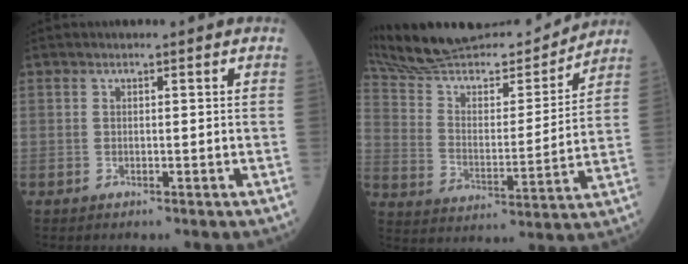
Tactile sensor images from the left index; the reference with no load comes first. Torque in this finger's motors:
{"motor_torque": [0.63, -1.51, 0.25, 0.06]}